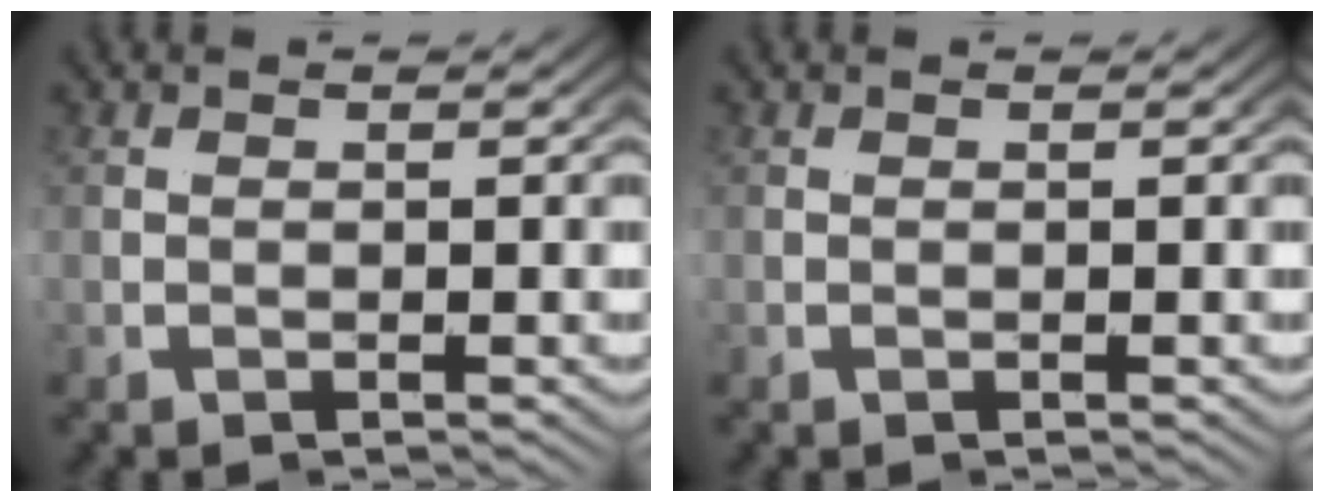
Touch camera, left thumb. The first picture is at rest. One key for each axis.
{"total": 0.0}